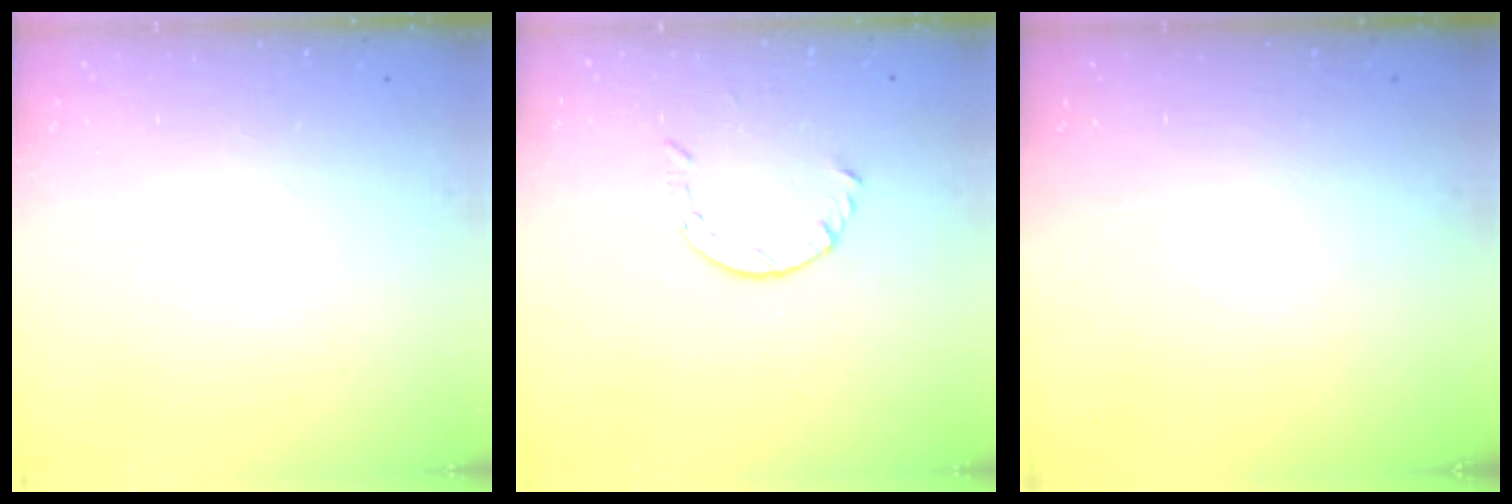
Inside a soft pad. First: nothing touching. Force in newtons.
{"total": 3.0, "press": 2.9, "slide": 0.3}
{"total": 0.0}